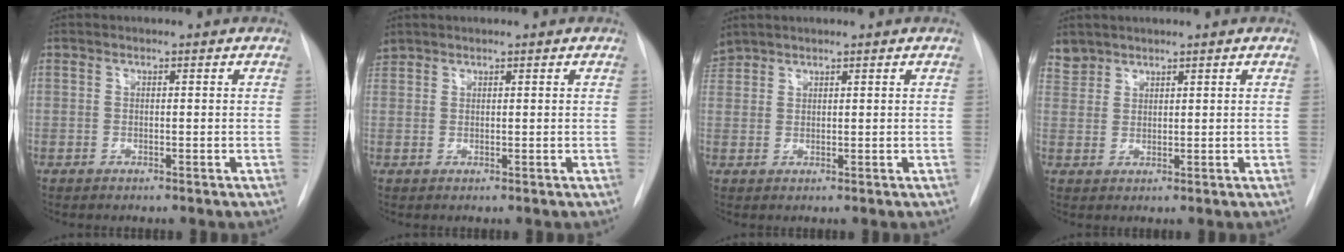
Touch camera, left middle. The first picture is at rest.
{"total": 1.6, "force": [1.5, 0.6, -0.1], "torque": [-0.005, 0.015, 0.031]}
{"total": 2.5, "force": [2.4, 0.5, 0.0], "torque": [-0.005, 0.017, 0.051]}
{"total": 2.9, "force": [2.6, 1.2, -0.3], "torque": [0.009, 0.009, 0.053]}